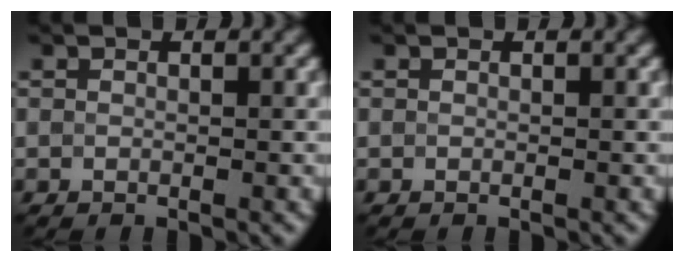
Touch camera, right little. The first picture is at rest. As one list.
[{"total": 0.0}]